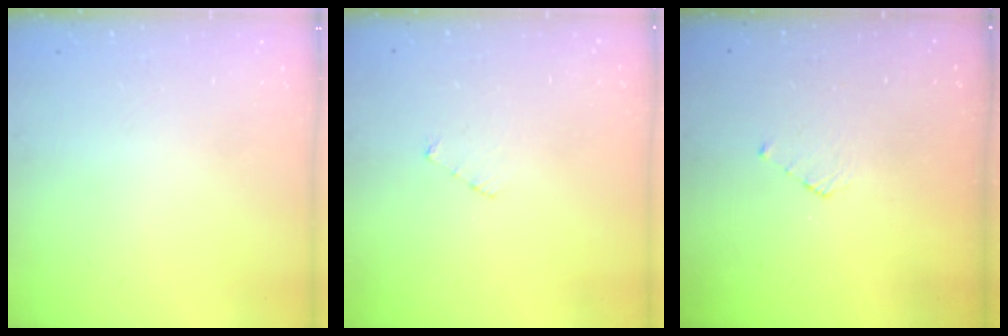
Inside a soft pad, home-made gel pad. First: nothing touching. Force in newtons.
{"total": 2.6, "press": 2.6, "slide": 0.3}
{"total": 3.9, "press": 3.9, "slide": 0.4}